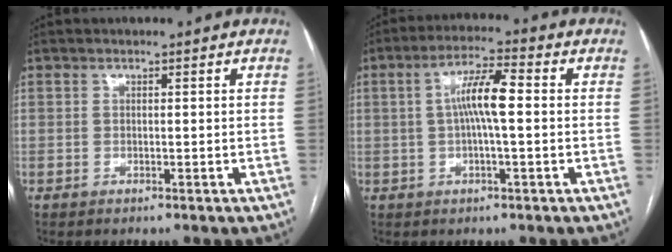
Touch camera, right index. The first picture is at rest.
{"total": 7.1, "force": [0.4, 0.9, 7.0], "torque": [-0.134, 0.017, 0.002]}